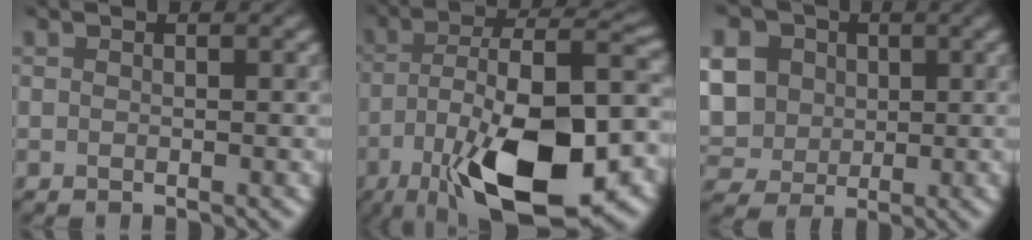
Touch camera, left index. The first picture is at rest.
{"total": 14.7, "force": [-6.1, 5.4, 12.2], "torque": [-0.205, -0.025, -0.087]}
{"total": 7.6, "force": [1.2, 7.0, 2.7], "torque": [-0.085, 0.018, 0.027]}